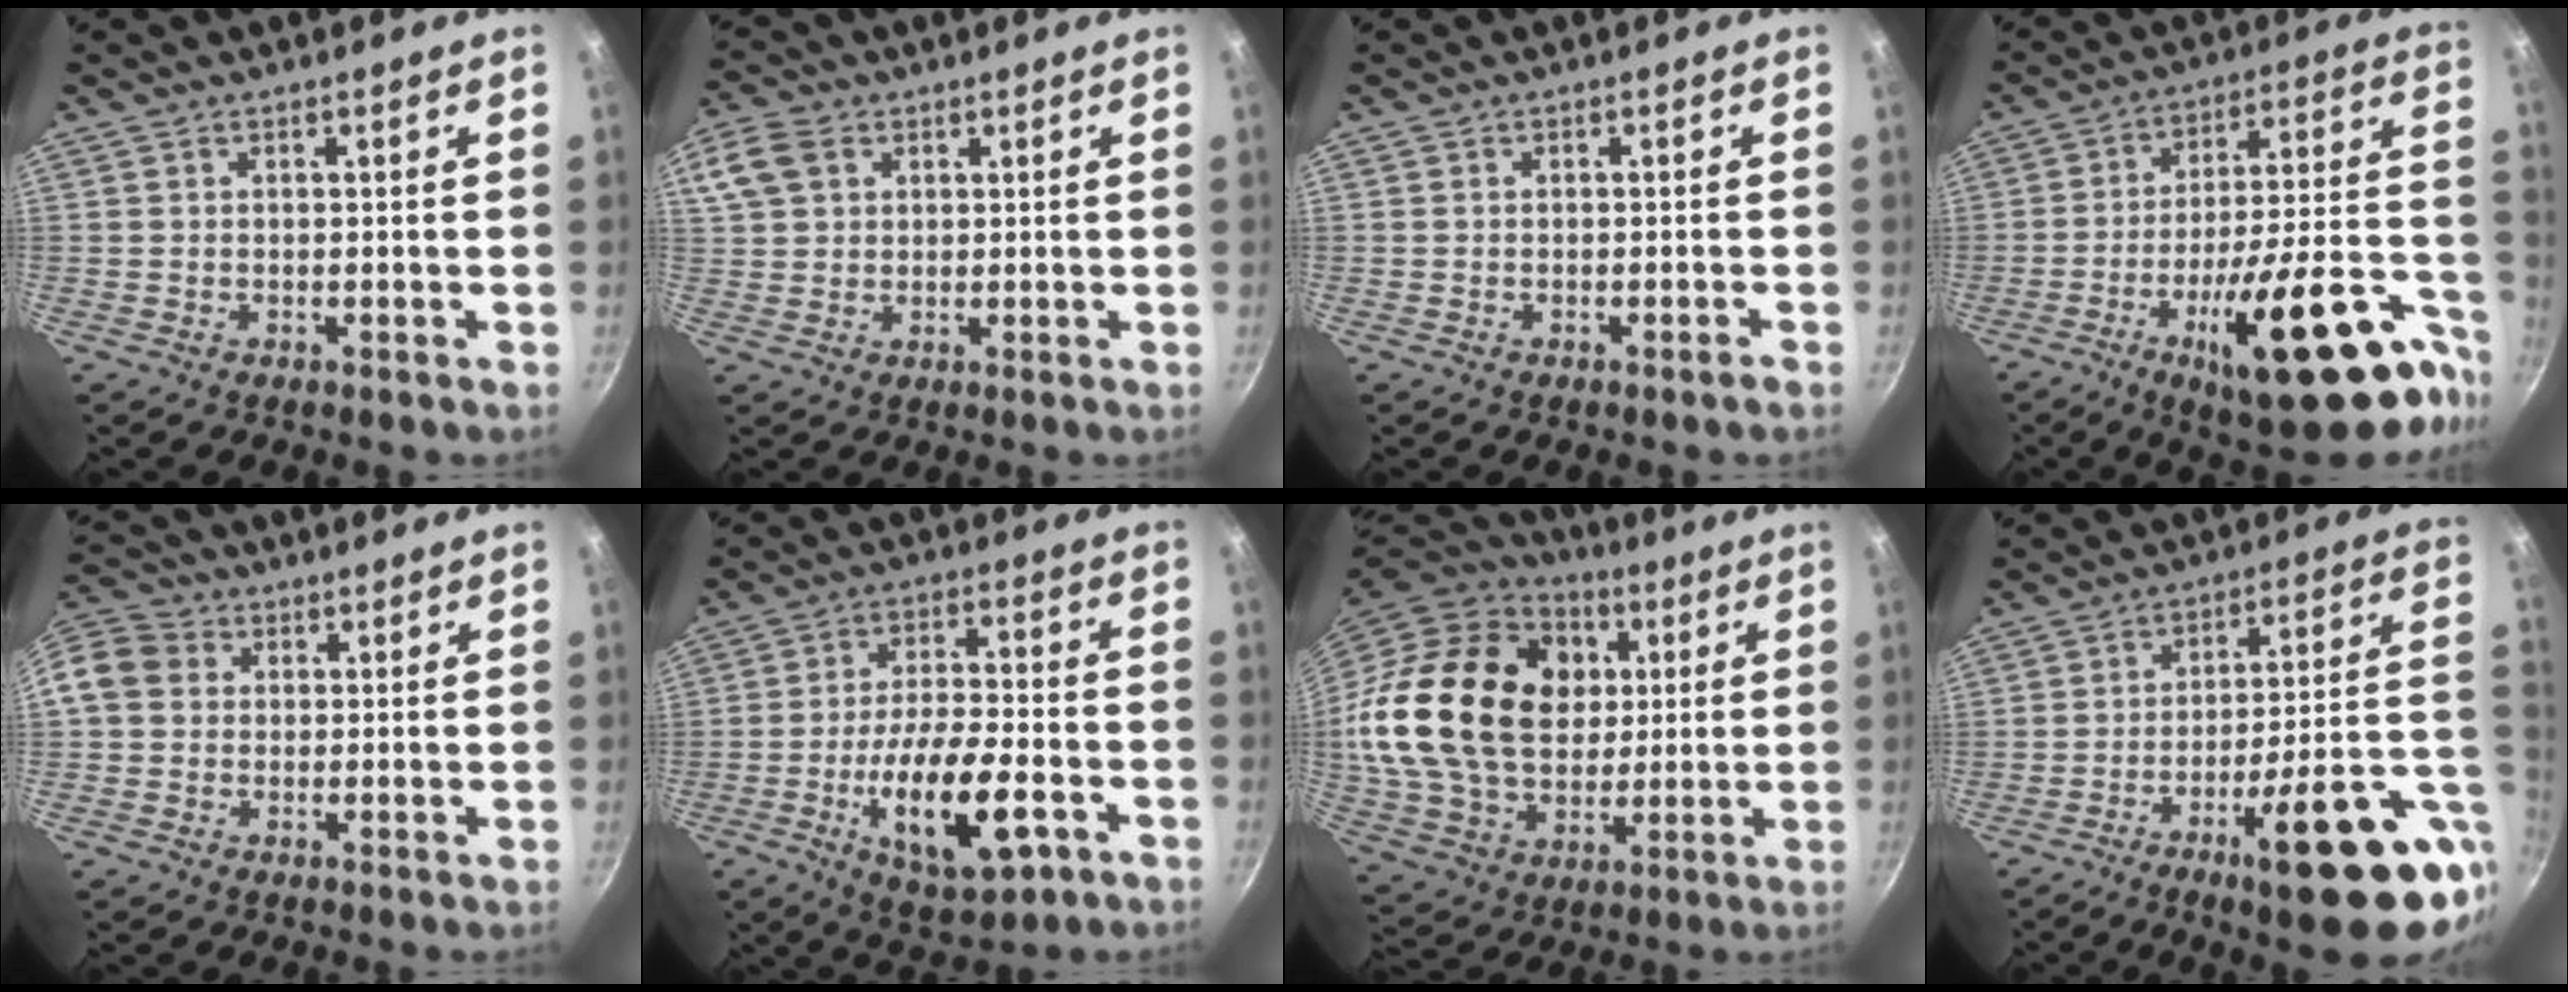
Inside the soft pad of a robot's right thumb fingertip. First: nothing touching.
{"total": 7.6, "force": [3.0, 5.7, 4.0], "torque": [-0.072, 0.003, 0.051]}
{"total": 0.7, "force": [-0.6, 0.0, 0.5], "torque": [-0.014, 0.010, -0.009]}
{"total": 28.6, "force": [-11.9, 8.7, 24.5], "torque": [-0.311, 0.039, -0.172]}
{"total": 10.0, "force": [1.1, 8.7, 4.7], "torque": [-0.083, 0.025, 0.004]}
{"total": 16.8, "force": [-6.1, 6.4, 14.3], "torque": [-0.239, 0.022, -0.095]}
{"total": 29.3, "force": [5.5, 21.2, 19.5], "torque": [-0.329, 0.006, 0.105]}
{"total": 21.4, "force": [-6.6, 5.3, 19.6], "torque": [-0.248, 0.027, -0.088]}